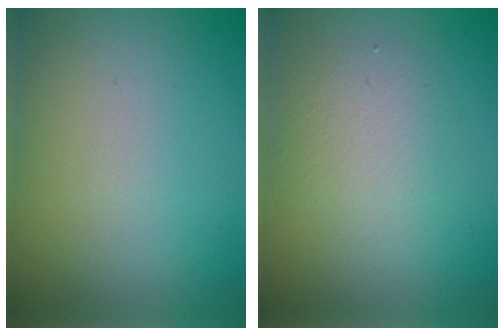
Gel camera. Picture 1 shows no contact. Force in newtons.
{"total": 2.8, "press": 2.8, "slide": 0.1}